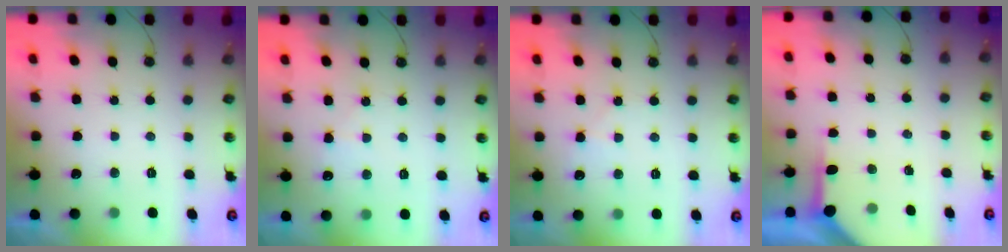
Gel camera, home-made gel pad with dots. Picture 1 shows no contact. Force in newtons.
{"total": 5.3, "press": 5.3, "slide": 0.3}
{"total": 4.8, "press": 4.7, "slide": 0.6}
{"total": 3.9, "press": 3.9, "slide": 0.4}